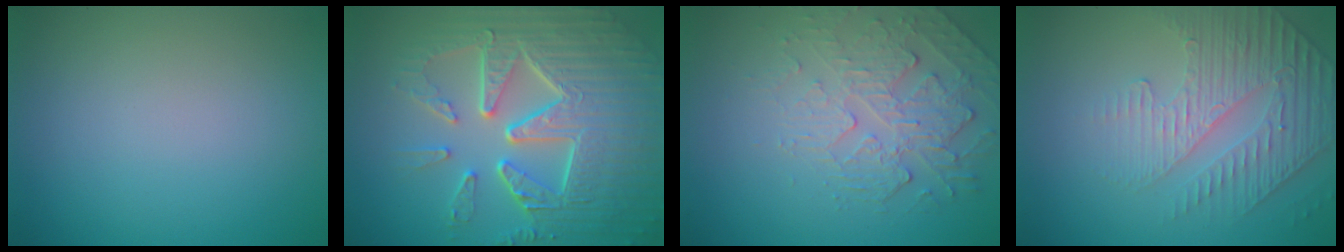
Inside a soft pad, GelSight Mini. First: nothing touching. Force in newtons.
{"total": 9.7, "press": 6.5, "slide": 7.1}
{"total": 2.7, "press": 2.1, "slide": 1.7}
{"total": 4.9, "press": 3.3, "slide": 3.6}